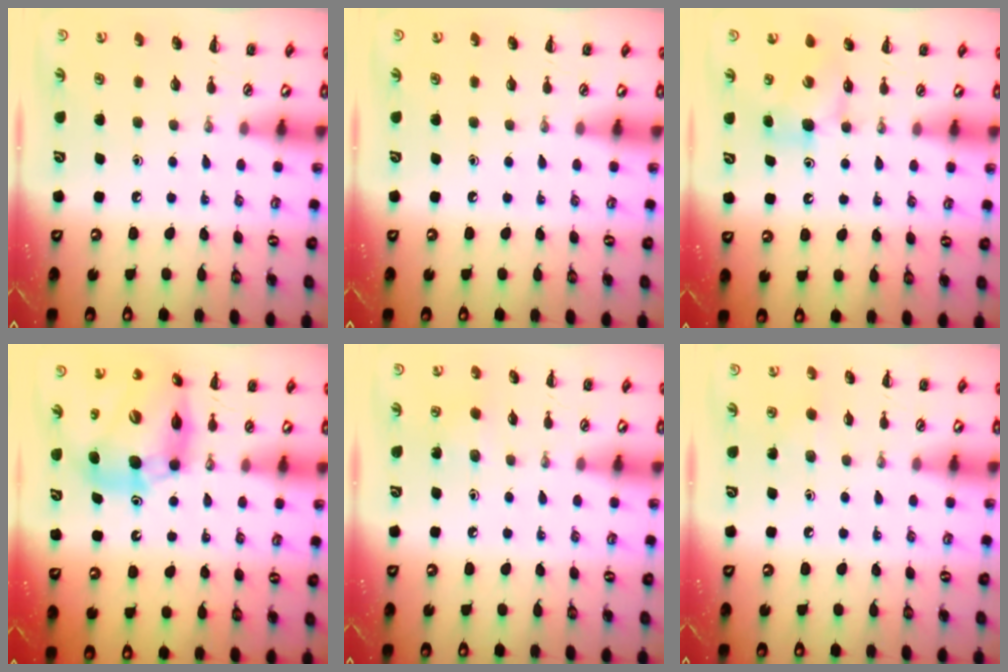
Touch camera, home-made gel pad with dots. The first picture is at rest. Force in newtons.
{"total": 0.0}
{"total": 6.2, "press": 6.2, "slide": 0.8}
{"total": 13.3, "press": 12.8, "slide": 3.7}
{"total": 2.9, "press": 2.8, "slide": 0.9}
{"total": 1.7, "press": 1.6, "slide": 0.6}